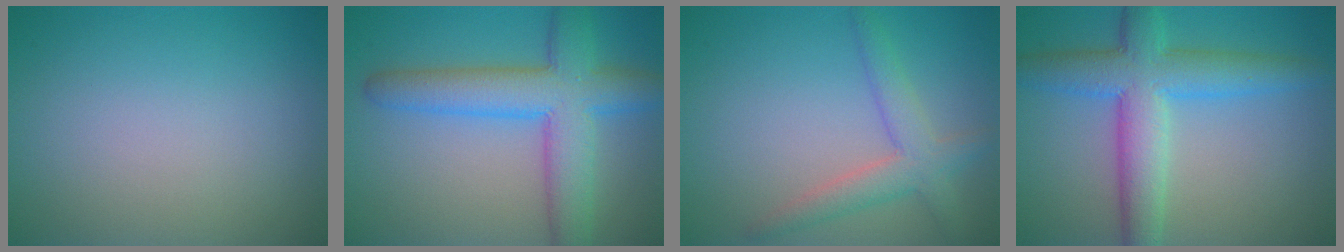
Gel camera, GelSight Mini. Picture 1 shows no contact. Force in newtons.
{"total": 7.7, "press": 7.7, "slide": 0.2}
{"total": 3.4, "press": 3.4, "slide": 0.3}
{"total": 7.2, "press": 7.2, "slide": 0.1}